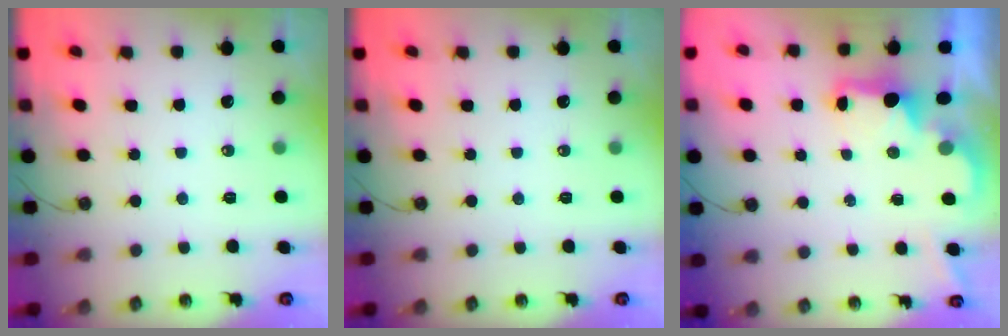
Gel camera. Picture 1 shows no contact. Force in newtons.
{"total": 0.0}
{"total": 2.1, "press": 2.0, "slide": 0.8}